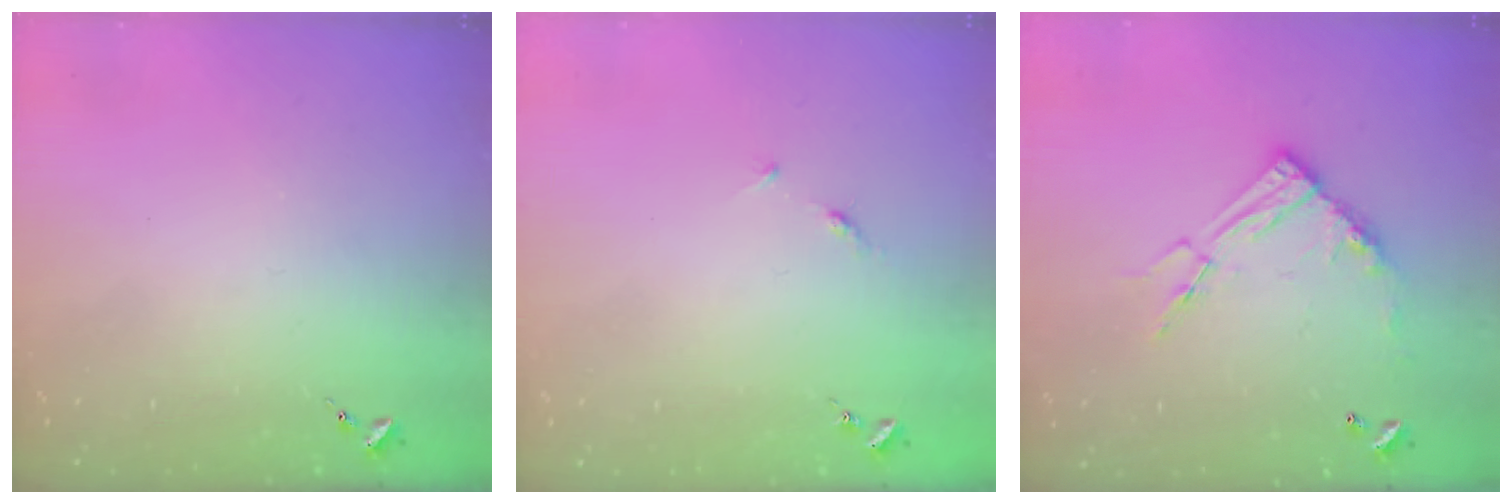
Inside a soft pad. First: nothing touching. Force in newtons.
{"total": 3.9, "press": 3.8, "slide": 0.5}
{"total": 13.1, "press": 13.0, "slide": 1.2}